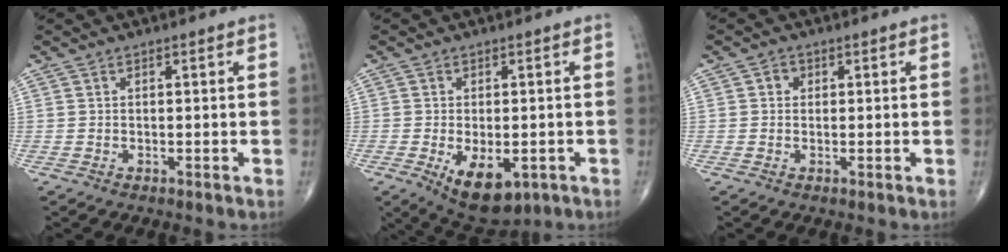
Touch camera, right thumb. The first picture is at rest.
{"total": 9.6, "force": [-3.3, 5.1, 7.5], "torque": [-0.105, -0.006, -0.037]}
{"total": 1.6, "force": [0.3, 1.4, 0.6], "torque": [0.000, 0.003, 0.001]}